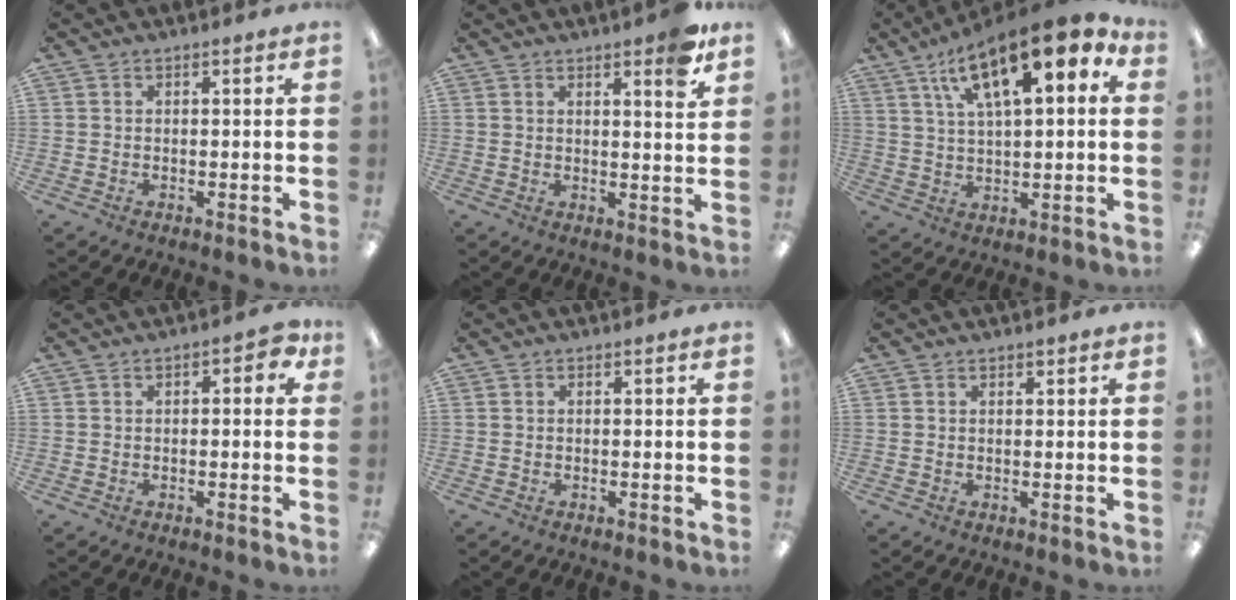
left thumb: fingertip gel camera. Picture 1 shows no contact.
{"total": 5.7, "force": [4.1, 1.2, 3.8], "torque": [-0.045, -0.023, 0.064]}
{"total": 16.8, "force": [9.2, 5.9, 12.7], "torque": [-0.206, -0.036, 0.150]}
{"total": 3.7, "force": [0.6, 2.0, 3.1], "torque": [-0.042, 0.005, 0.007]}
{"total": 0.0}
{"total": 0.8, "force": [0.7, 0.2, -0.2], "torque": [0.003, -0.001, 0.014]}